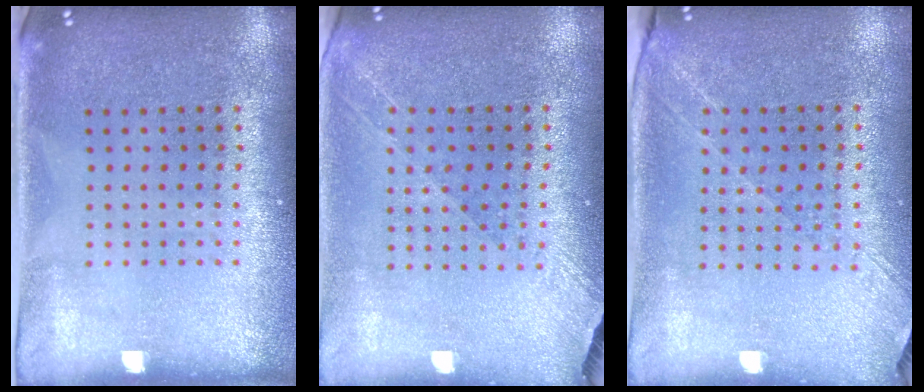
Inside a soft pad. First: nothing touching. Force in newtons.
{"total": 1.3, "press": 1.2, "slide": 0.5}
{"total": 1.3, "press": 1.3, "slide": 0.4}